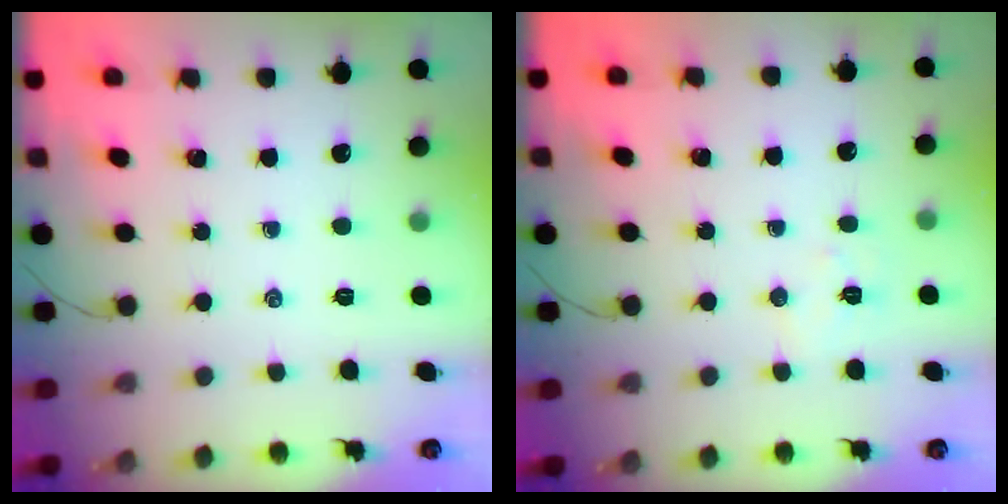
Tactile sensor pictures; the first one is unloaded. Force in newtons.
{"total": 5.1, "press": 5.0, "slide": 1.1}